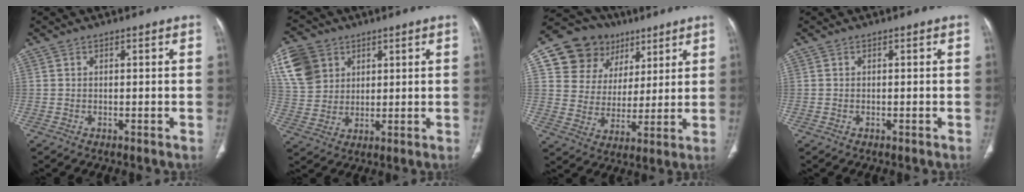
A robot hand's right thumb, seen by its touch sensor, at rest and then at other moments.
{"total": 11.2, "force": [4.7, 9.0, 4.8], "torque": [-0.085, -0.001, 0.098]}
{"total": 15.7, "force": [7.8, 12.9, 4.6], "torque": [-0.043, 0.001, 0.139]}
{"total": 0.0}